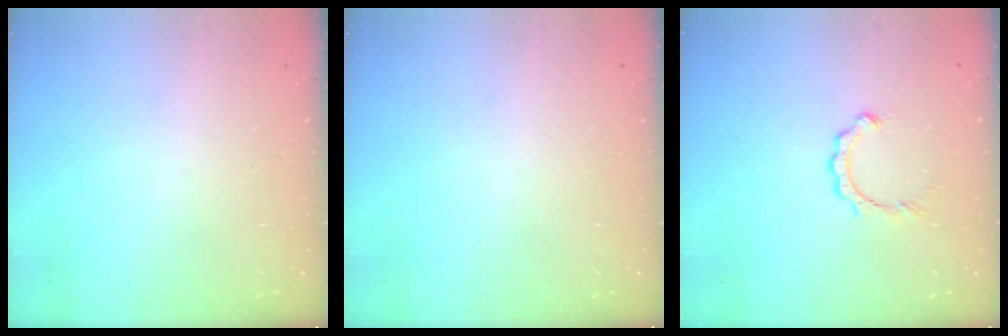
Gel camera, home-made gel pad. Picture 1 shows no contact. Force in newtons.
{"total": 0.0}
{"total": 2.8, "press": 2.8, "slide": 0.2}